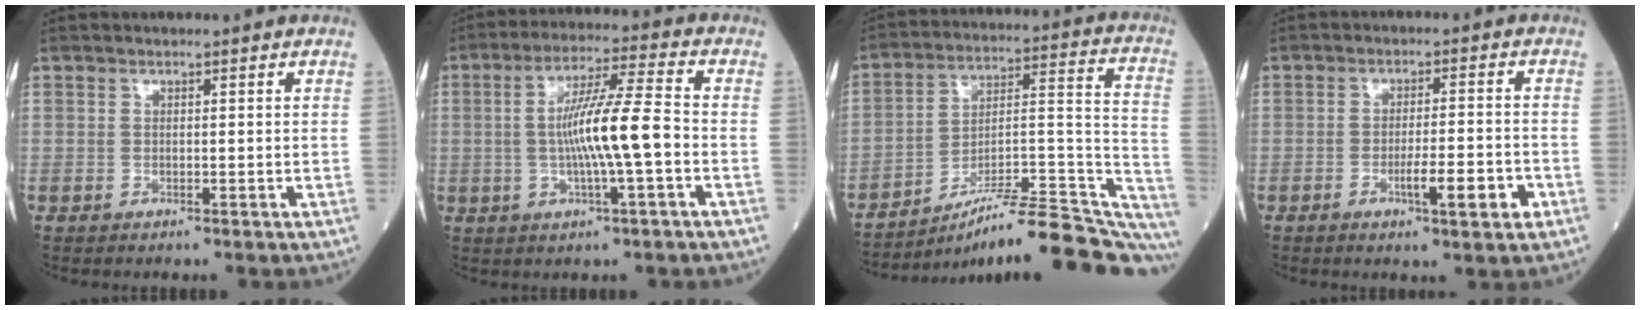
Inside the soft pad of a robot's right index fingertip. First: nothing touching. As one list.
[{"total": 10.4, "force": [-1.3, 0.1, 10.3], "torque": [-0.186, 0.008, -0.030]}, {"total": 24.4, "force": [-20.7, 2.1, 12.8], "torque": [-0.108, 0.027, -0.302]}, {"total": 6.4, "force": [-2.6, 0.6, 5.8], "torque": [-0.090, -0.004, -0.039]}]